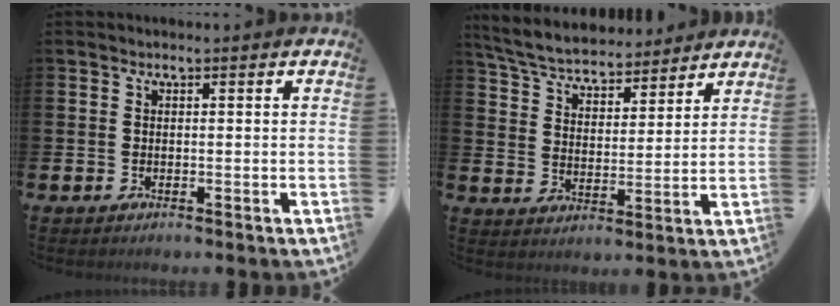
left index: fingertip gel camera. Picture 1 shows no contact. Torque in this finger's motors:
{"motor_torque": [0.43, -1.03, 0.86, 0.18]}